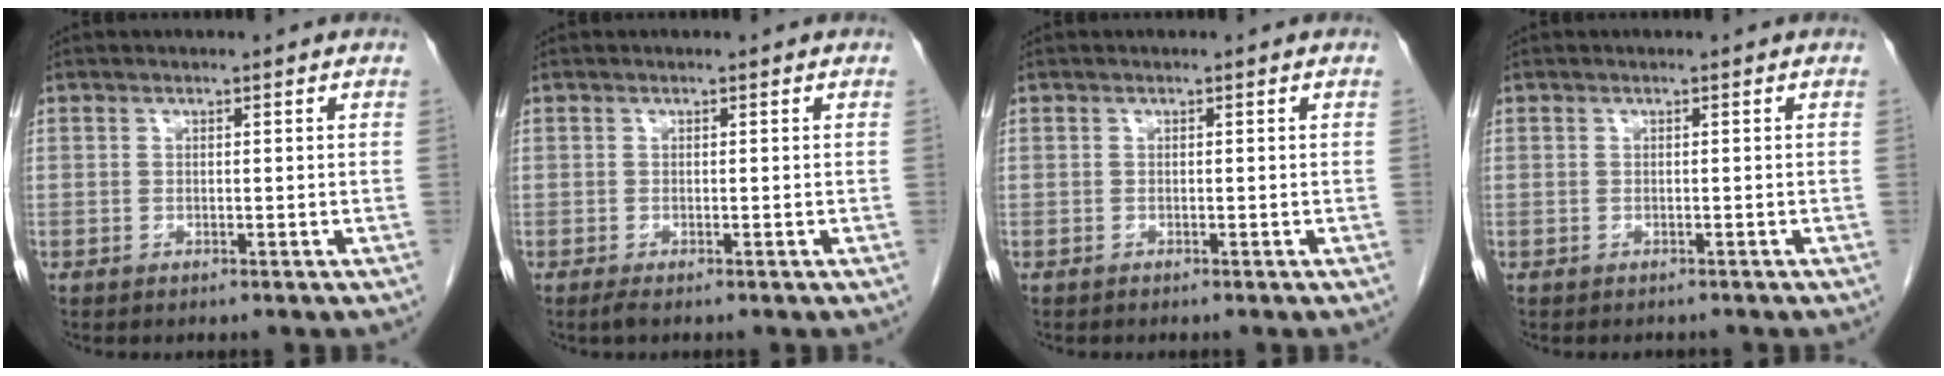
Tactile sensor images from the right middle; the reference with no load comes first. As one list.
[{"total": 0.8, "force": [-0.6, 0.0, 0.6], "torque": [-0.016, -0.005, -0.012]}, {"total": 0.0}, {"total": 1.2, "force": [-1.1, 0.4, 0.2], "torque": [-0.008, -0.002, -0.014]}]